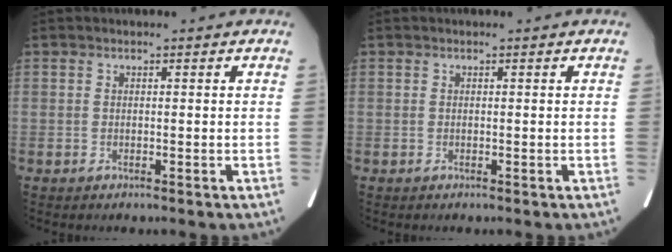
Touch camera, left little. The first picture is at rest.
{"total": 0.0}